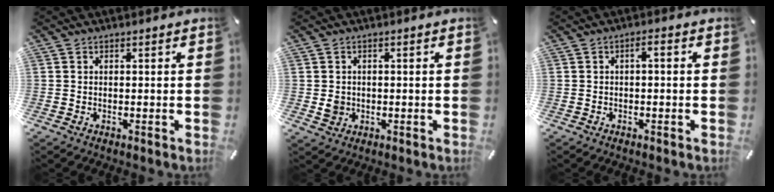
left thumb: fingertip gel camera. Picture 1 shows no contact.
{"total": 2.8, "force": [-0.2, 2.6, 1.0], "torque": [-0.003, -0.003, -0.007]}
{"total": 2.1, "force": [-0.7, 0.6, 1.8], "torque": [-0.033, 0.008, -0.014]}